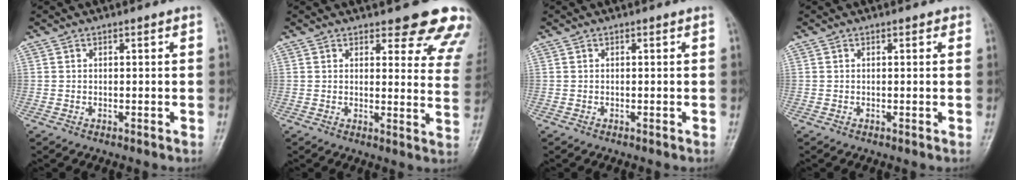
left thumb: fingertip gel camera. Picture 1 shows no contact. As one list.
[{"total": 14.7, "force": [12.3, 4.5, 6.6], "torque": [-0.027, -0.074, 0.118]}, {"total": 0.0}, {"total": 0.9, "force": [0.5, 0.5, 0.5], "torque": [-0.001, -0.001, 0.001]}]